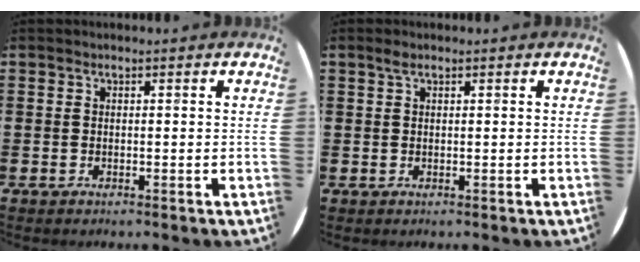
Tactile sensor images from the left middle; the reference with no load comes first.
{"total": 0.8, "force": [0.5, 0.4, 0.5], "torque": [-0.004, 0.000, 0.008]}